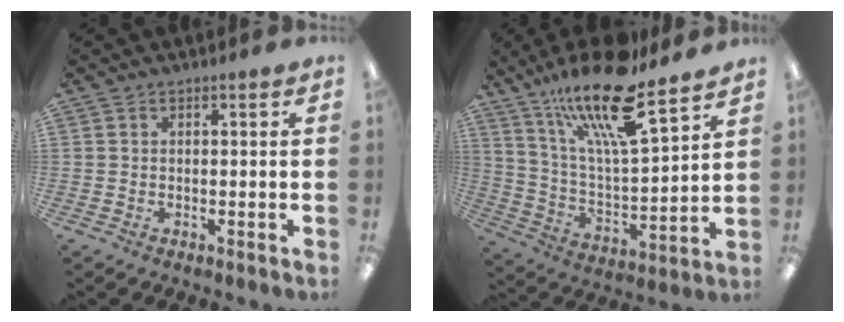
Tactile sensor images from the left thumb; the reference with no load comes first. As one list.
[{"total": 20.8, "force": [15.5, 4.7, 13.1], "torque": [-0.236, -0.091, 0.259]}]